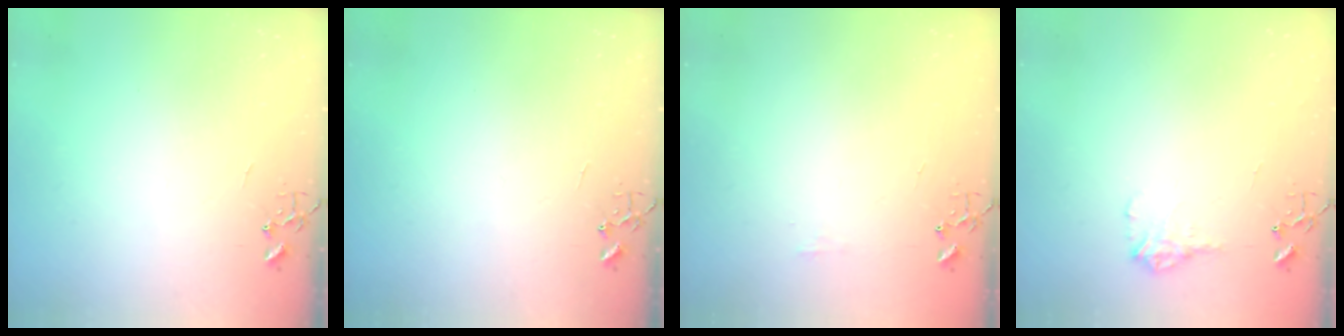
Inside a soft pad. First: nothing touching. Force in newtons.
{"total": 0.0}
{"total": 4.5, "press": 4.4, "slide": 0.7}
{"total": 9.3, "press": 9.3, "slide": 0.3}